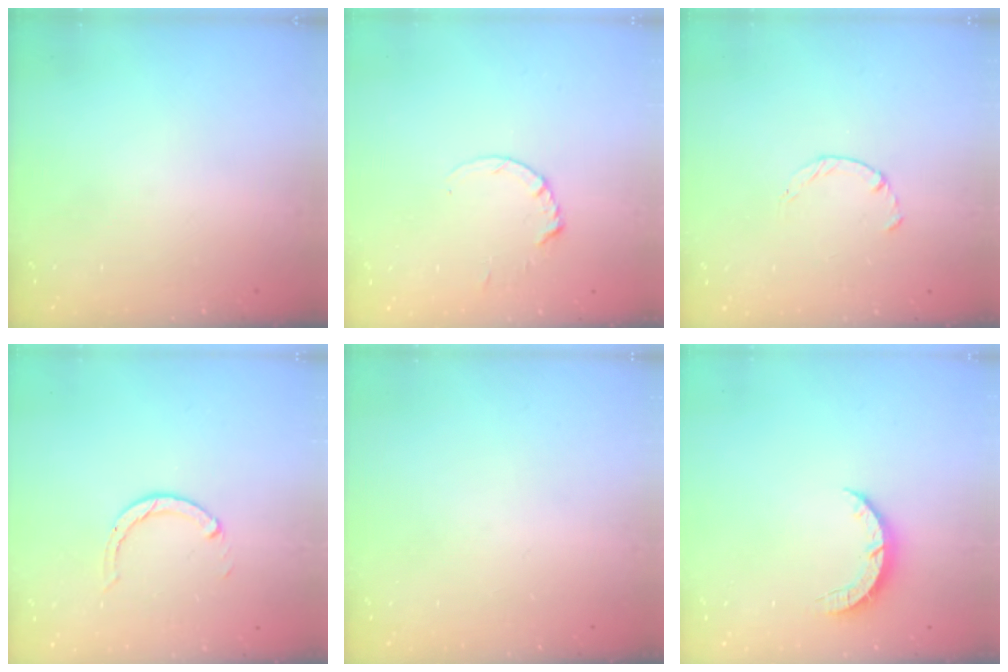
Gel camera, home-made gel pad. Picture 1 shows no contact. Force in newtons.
{"total": 1.8, "press": 1.7, "slide": 0.2}
{"total": 1.8, "press": 1.7, "slide": 0.3}
{"total": 3.1, "press": 3.0, "slide": 0.4}
{"total": 0.0}
{"total": 3.6, "press": 3.6, "slide": 0.4}